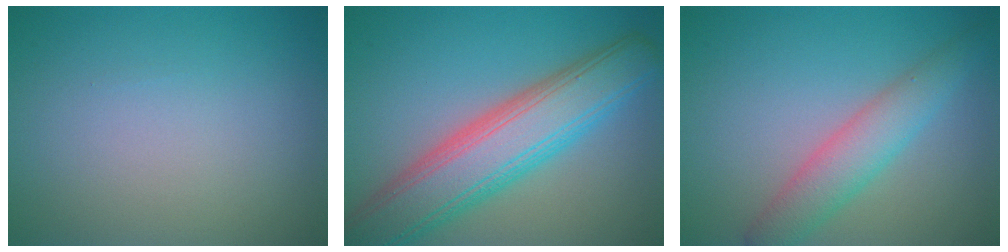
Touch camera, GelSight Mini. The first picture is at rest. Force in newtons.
{"total": 8.8, "press": 8.8, "slide": 0.5}
{"total": 3.8, "press": 3.8, "slide": 0.1}